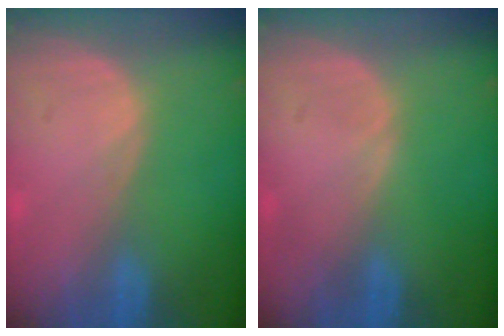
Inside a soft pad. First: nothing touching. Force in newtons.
{"total": 0.0}